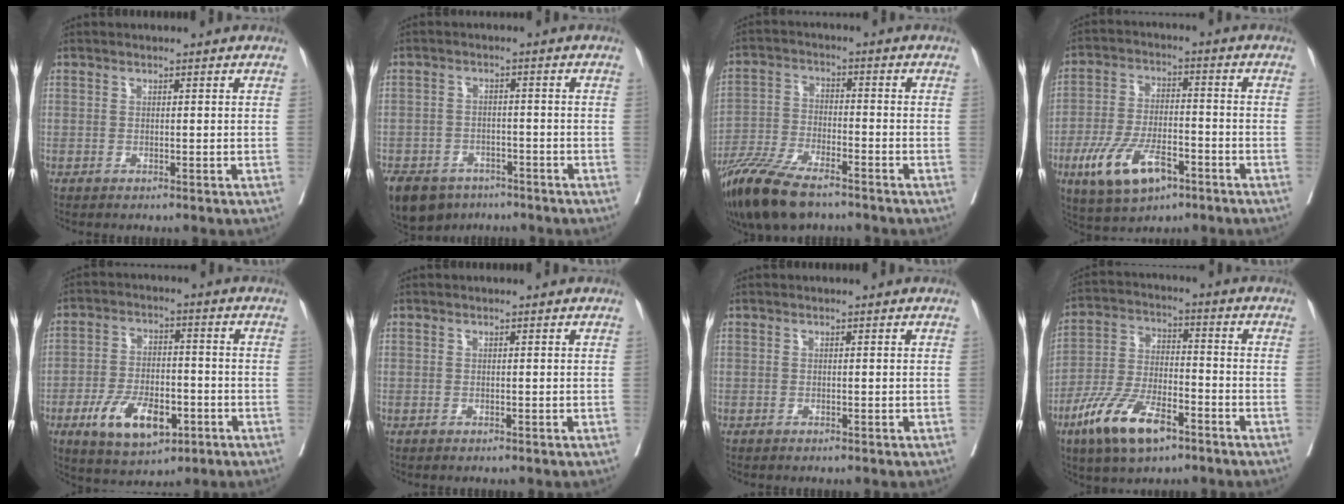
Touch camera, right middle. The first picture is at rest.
{"total": 10.4, "force": [-7.5, 6.4, 3.5], "torque": [-0.076, -0.006, -0.112]}
{"total": 13.9, "force": [-10.5, 3.7, 8.3], "torque": [-0.165, -0.036, -0.193]}
{"total": 11.4, "force": [-5.7, 4.7, 8.7], "torque": [-0.176, -0.004, -0.097]}
{"total": 10.7, "force": [-4.7, 5.1, 8.1], "torque": [-0.150, -0.004, -0.073]}
{"total": 0.0}
{"total": 0.0}
{"total": 12.4, "force": [-7.2, 4.4, 9.1], "torque": [-0.188, -0.007, -0.132]}